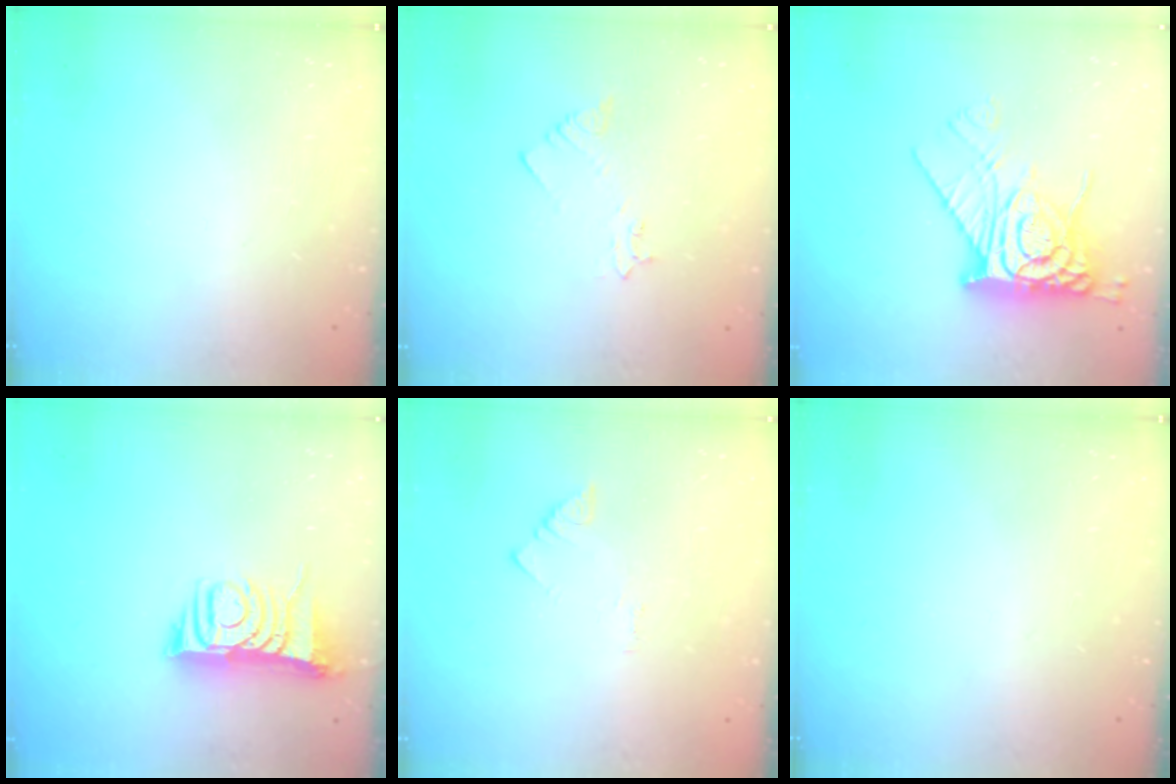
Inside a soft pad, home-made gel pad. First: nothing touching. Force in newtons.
{"total": 2.5, "press": 2.5, "slide": 0.3}
{"total": 12.6, "press": 12.5, "slide": 1.4}
{"total": 7.9, "press": 7.9, "slide": 1.0}
{"total": 1.5, "press": 1.5, "slide": 0.3}
{"total": 0.0}